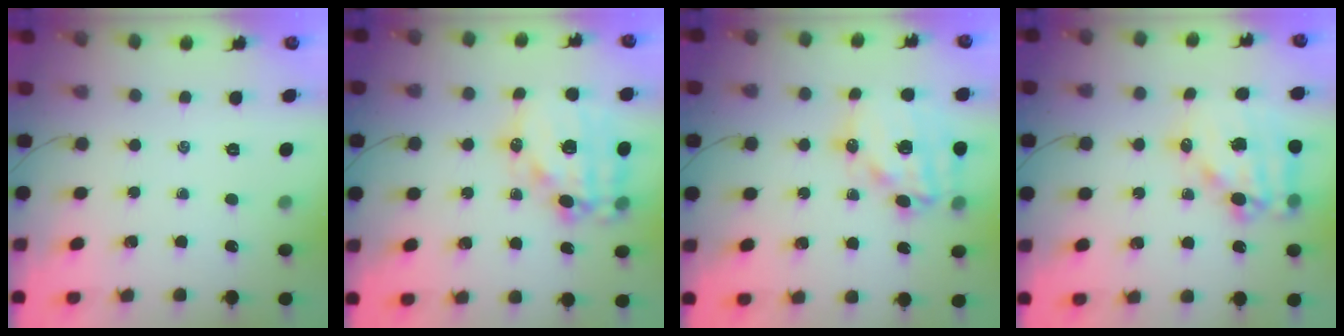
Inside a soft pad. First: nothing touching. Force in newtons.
{"total": 16.8, "press": 16.4, "slide": 3.7}
{"total": 16.3, "press": 15.9, "slide": 3.7}
{"total": 13.9, "press": 13.6, "slide": 3.0}